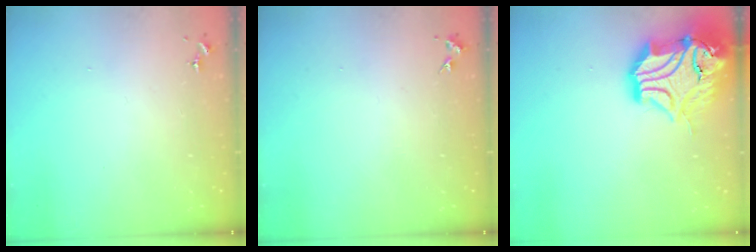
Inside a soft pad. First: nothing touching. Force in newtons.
{"total": 4.3, "press": 4.3, "slide": 0.6}
{"total": 21.9, "press": 21.7, "slide": 2.9}